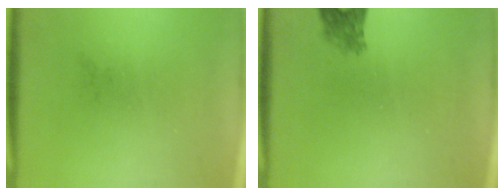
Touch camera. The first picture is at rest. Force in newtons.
{"total": 2.5}